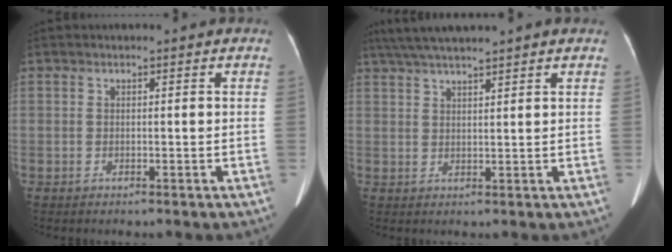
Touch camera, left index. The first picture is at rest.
{"total": 7.3, "force": [6.1, -0.1, 4.1], "torque": [-0.073, 0.032, 0.103]}